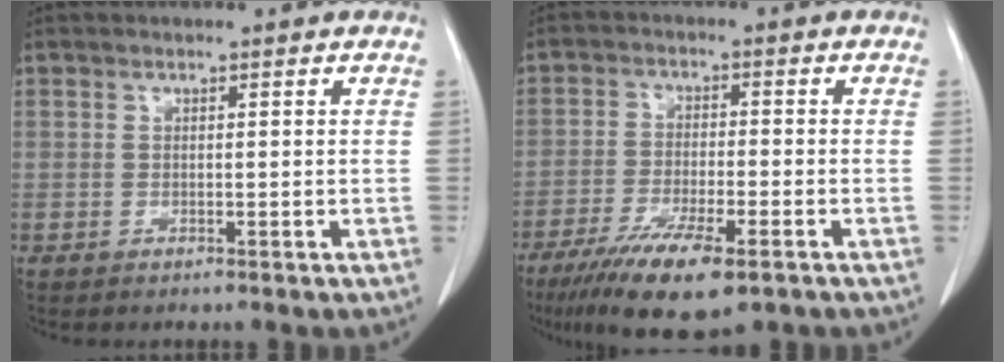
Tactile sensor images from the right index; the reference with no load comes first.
{"total": 11.8, "force": [-7.6, 2.3, 8.8], "torque": [-0.151, -0.026, -0.121]}